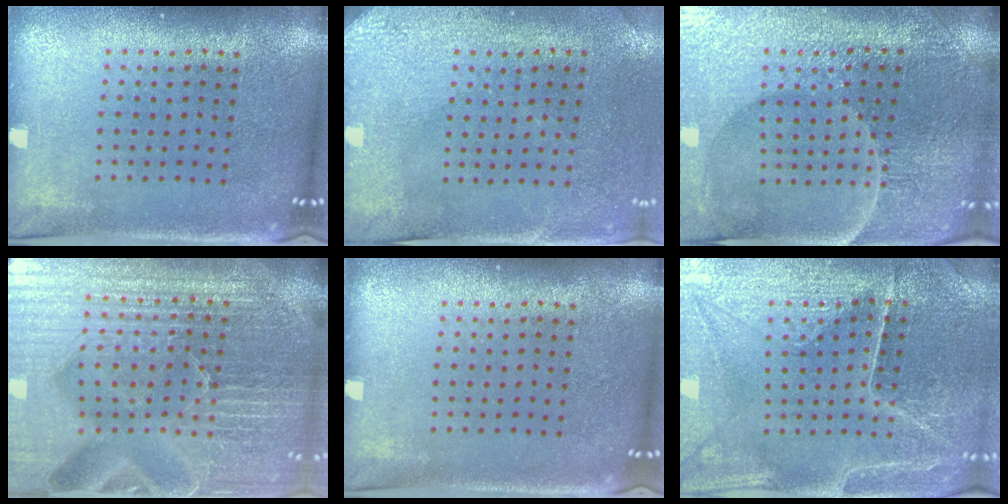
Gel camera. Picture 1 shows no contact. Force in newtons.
{"total": 3.0, "press": 2.4, "slide": 1.7}
{"total": 4.1, "press": 4.0, "slide": 0.5}
{"total": 6.6, "press": 5.9, "slide": 3.1}
{"total": 0.0}
{"total": 3.4, "press": 3.4, "slide": 0.4}